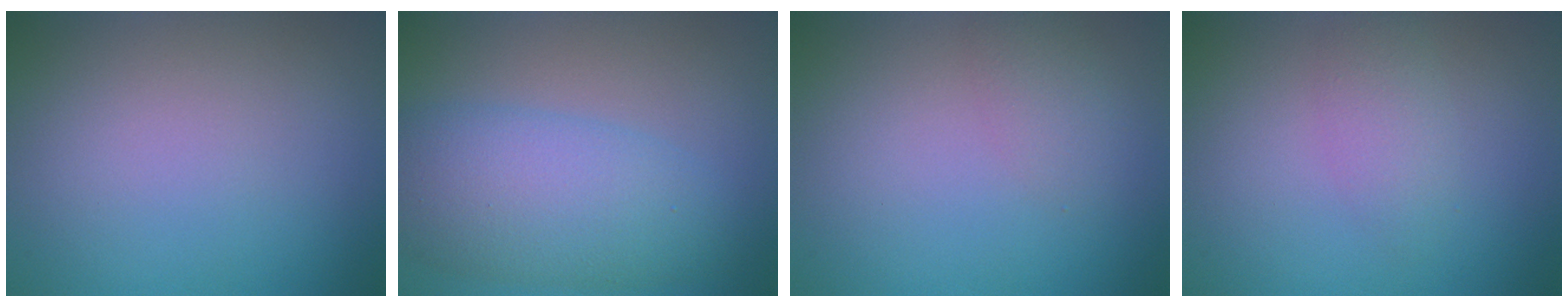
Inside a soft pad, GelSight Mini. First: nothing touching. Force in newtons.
{"total": 6.7, "press": 6.7, "slide": 0.1}
{"total": 1.5, "press": 1.5, "slide": 0.0}
{"total": 1.9, "press": 1.9, "slide": 0.1}